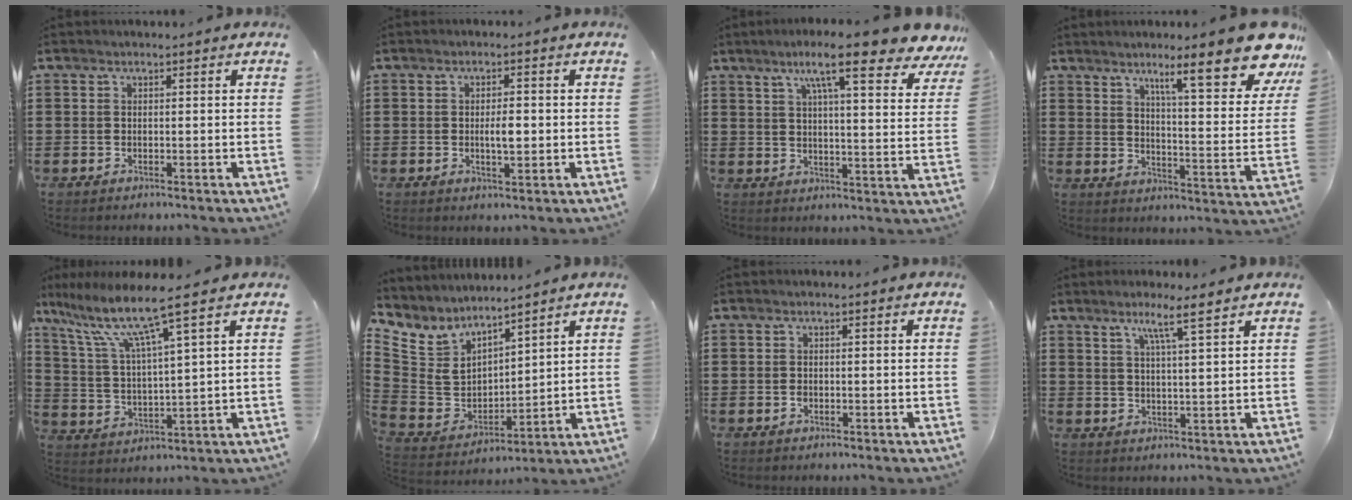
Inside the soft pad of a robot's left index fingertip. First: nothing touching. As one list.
[{"total": 3.0, "force": [-0.1, 1.0, 2.8], "torque": [-0.045, -0.004, -0.005]}, {"total": 11.5, "force": [8.4, 1.1, 7.8], "torque": [-0.144, -0.030, 0.133]}, {"total": 13.9, "force": [9.4, 1.7, 10.1], "torque": [-0.160, -0.052, 0.143]}, {"total": 9.7, "force": [6.7, 0.0, 6.9], "torque": [-0.167, -0.038, 0.105]}, {"total": 5.8, "force": [4.5, 3.6, 0.9], "torque": [-0.065, -0.042, 0.079]}, {"total": 0.7, "force": [-0.3, 0.5, 0.4], "torque": [-0.011, -0.001, -0.006]}, {"total": 4.7, "force": [3.3, -0.5, 3.3], "torque": [-0.067, -0.006, 0.053]}]